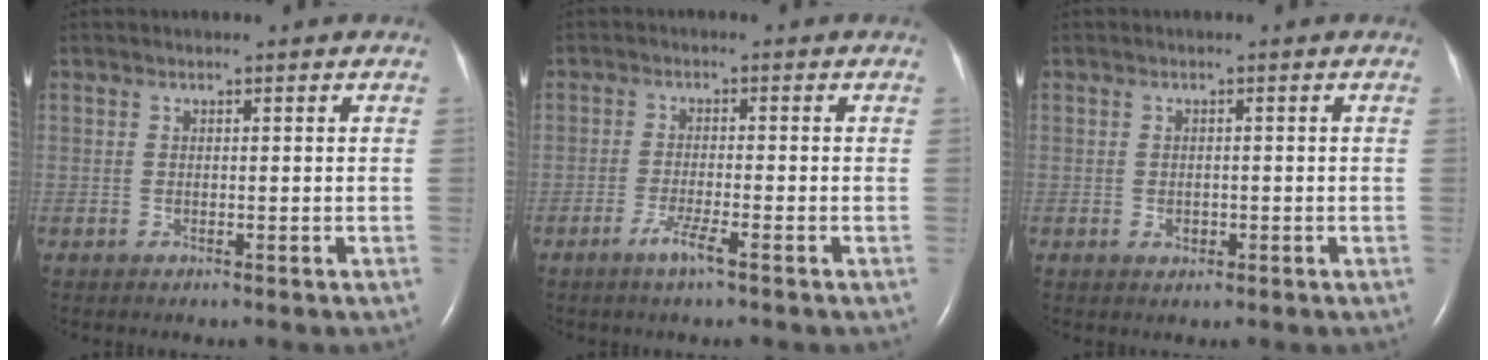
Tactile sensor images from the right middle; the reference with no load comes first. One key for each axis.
{"total": 3.3, "fx": -2.0, "fy": -0.1, "fz": 2.5, "tx": -0.054, "ty": -0.007, "tz": -0.041}
{"total": 1.3, "fx": -0.4, "fy": 0.9, "fz": 0.8, "tx": -0.015, "ty": 0.000, "tz": -0.002}